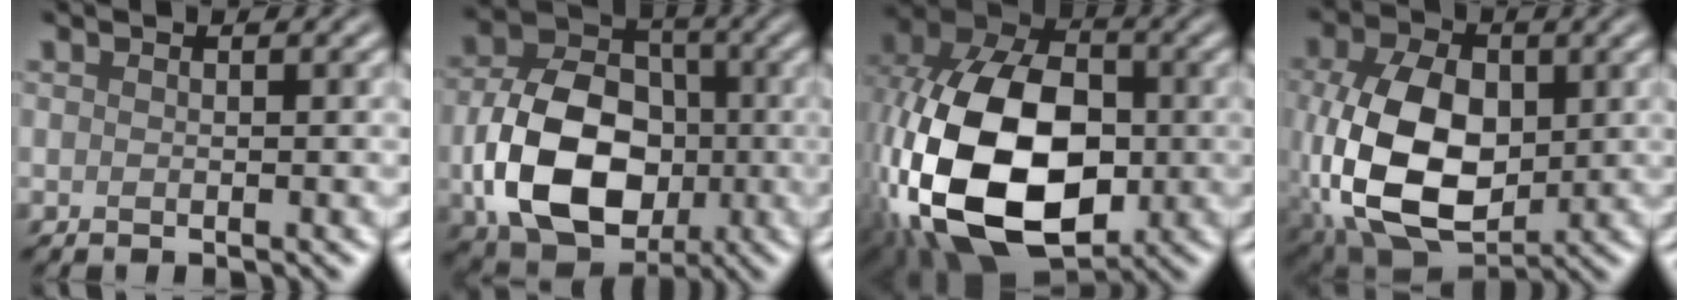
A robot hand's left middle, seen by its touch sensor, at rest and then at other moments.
{"total": 11.4, "force": [-2.1, 8.3, 7.5], "torque": [-0.146, -0.008, -0.036]}
{"total": 17.5, "force": [-2.9, 11.7, 12.7], "torque": [-0.264, -0.012, -0.055]}
{"total": 12.3, "force": [-1.1, 7.9, 9.3], "torque": [-0.205, -0.007, -0.023]}